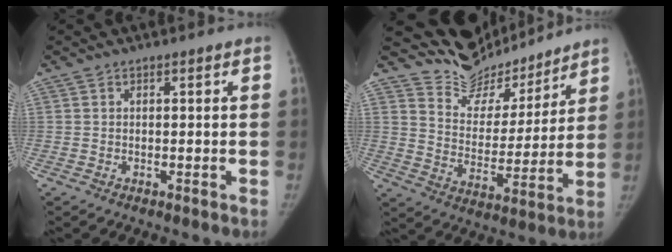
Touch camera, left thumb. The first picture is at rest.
{"total": 14.2, "force": [13.5, 4.4, 0.3], "torque": [0.030, -0.103, 0.225]}